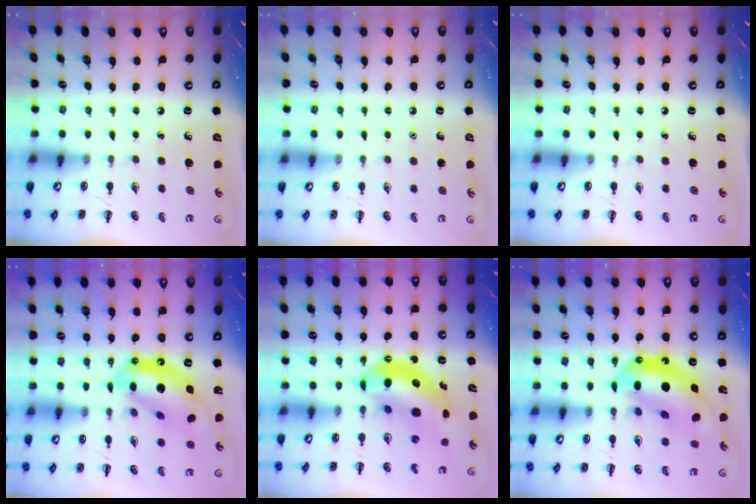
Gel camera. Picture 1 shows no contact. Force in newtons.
{"total": 1.6, "press": 1.6, "slide": 0.1}
{"total": 0.0}
{"total": 14.7, "press": 14.1, "slide": 4.2}
{"total": 10.8, "press": 10.4, "slide": 2.7}
{"total": 16.0, "press": 15.4, "slide": 4.4}